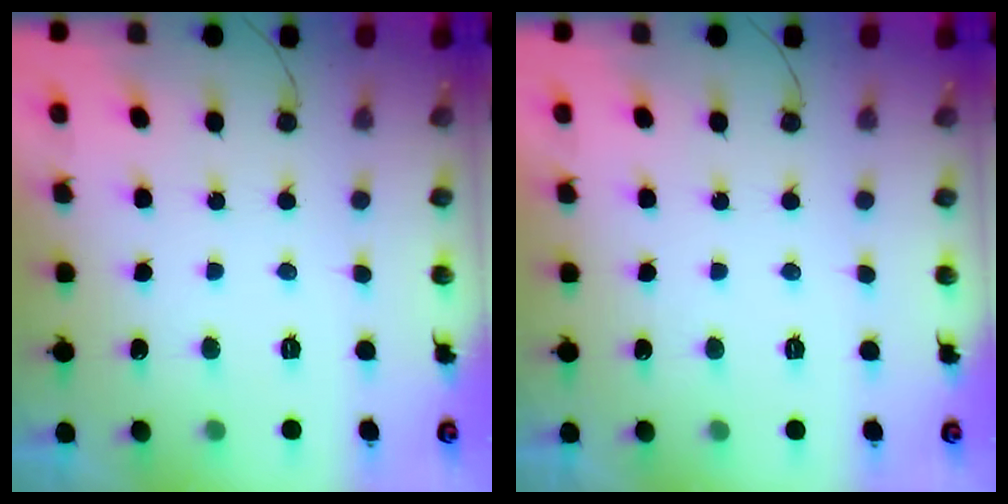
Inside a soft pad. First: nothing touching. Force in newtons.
{"total": 1.7, "press": 1.7, "slide": 0.1}